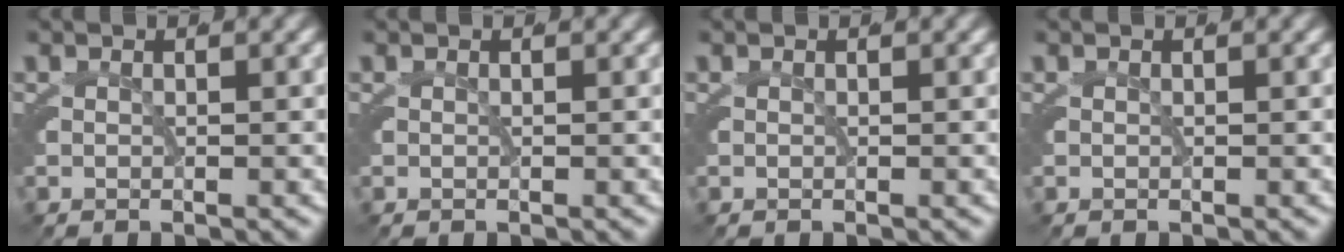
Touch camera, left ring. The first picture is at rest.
{"total": 0.0}
{"total": 0.0}
{"total": 0.0}